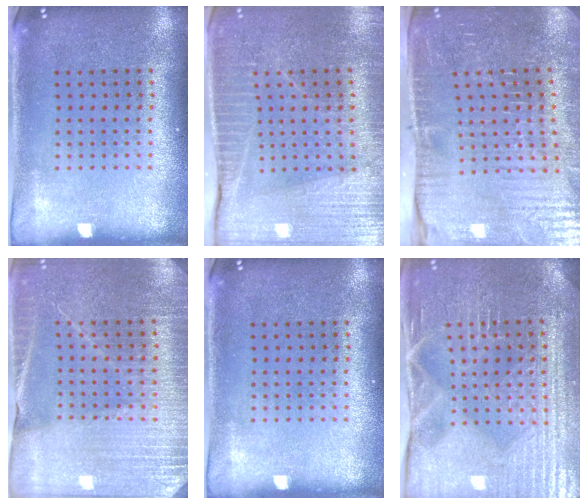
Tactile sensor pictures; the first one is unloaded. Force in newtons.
{"total": 3.6, "press": 3.5, "slide": 0.4}
{"total": 4.7, "press": 4.6, "slide": 1.1}
{"total": 3.3, "press": 3.2, "slide": 0.6}
{"total": 0.0}
{"total": 4.3, "press": 4.2, "slide": 1.0}